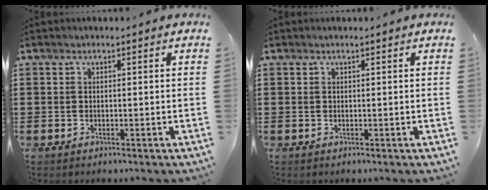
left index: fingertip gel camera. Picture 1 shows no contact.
{"total": 0.0}